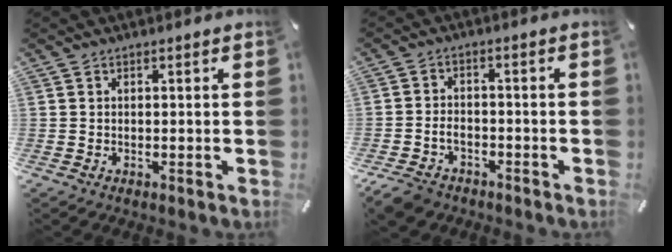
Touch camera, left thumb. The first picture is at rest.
{"total": 4.8, "force": [-3.0, 3.4, 1.8], "torque": [-0.041, 0.015, -0.057]}